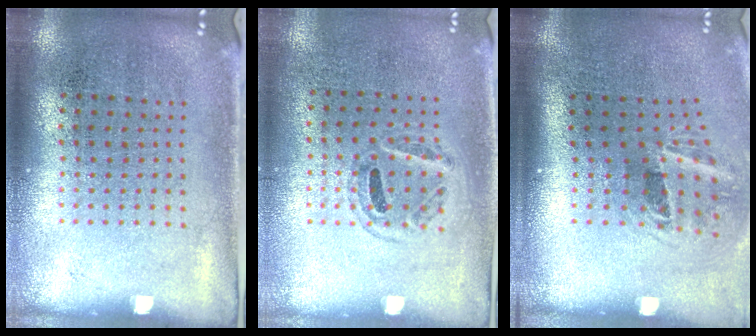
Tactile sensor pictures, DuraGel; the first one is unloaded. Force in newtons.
{"total": 0.9, "press": 0.8, "slide": 0.4}
{"total": 2.0, "press": 1.2, "slide": 1.6}